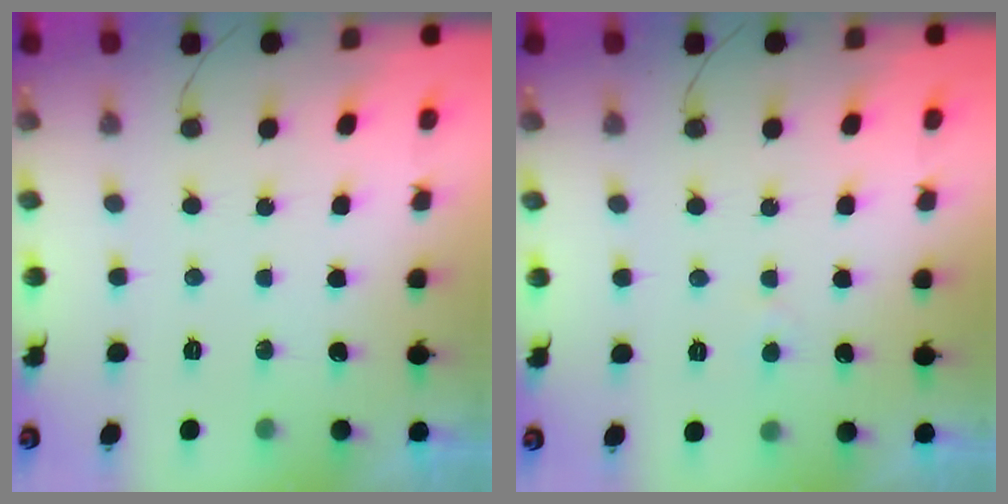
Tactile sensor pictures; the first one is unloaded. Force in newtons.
{"total": 2.4, "press": 2.3, "slide": 0.3}